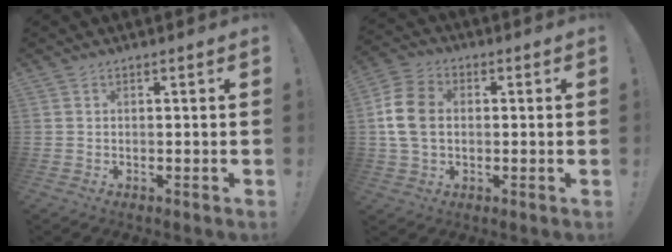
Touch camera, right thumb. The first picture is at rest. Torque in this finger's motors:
{"motor_torque": [0.06, 0.49, 0.67, -0.08, 0.01]}